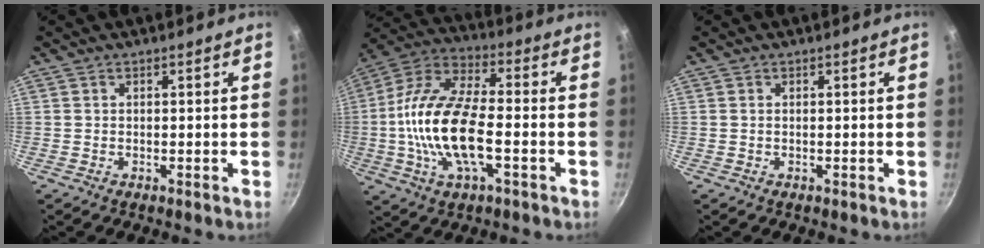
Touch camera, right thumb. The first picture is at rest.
{"total": 18.1, "force": [-3.0, 7.7, 16.2], "torque": [-0.310, 0.030, -0.076]}
{"total": 0.0}